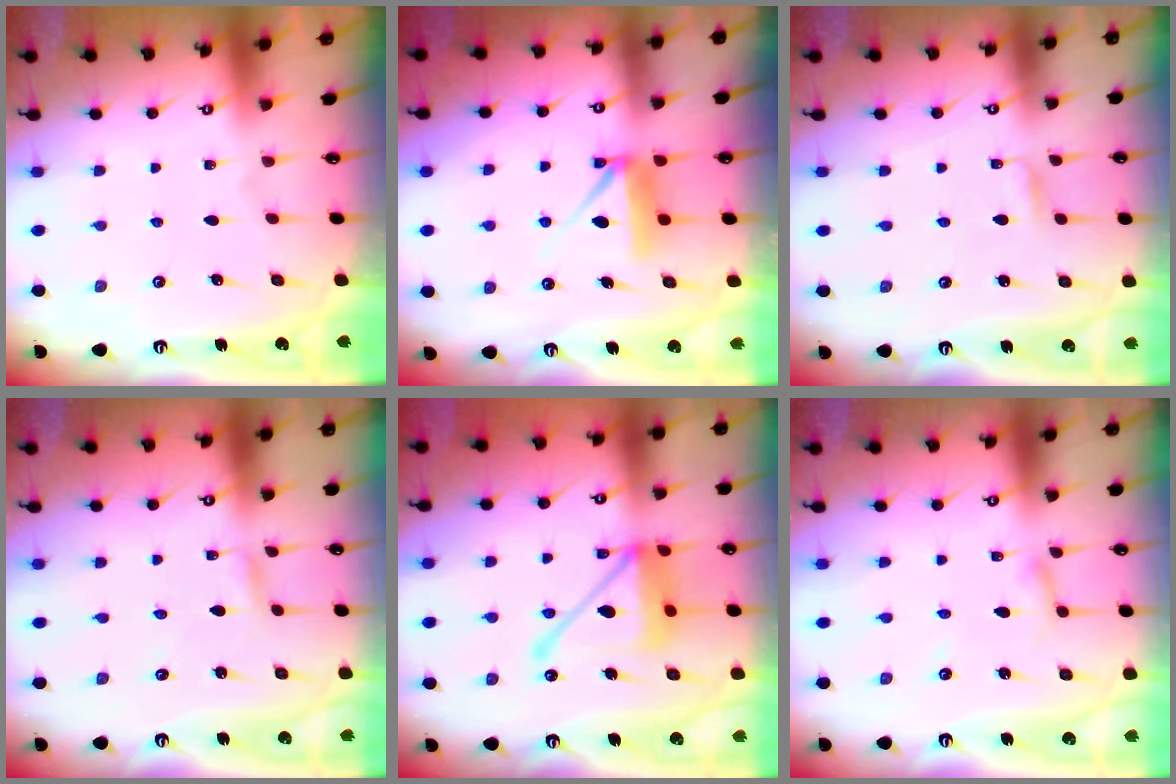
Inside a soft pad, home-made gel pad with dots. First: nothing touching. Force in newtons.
{"total": 7.8, "press": 7.7, "slide": 0.5}
{"total": 1.3, "press": 1.3, "slide": 0.2}
{"total": 2.5, "press": 2.5, "slide": 0.2}
{"total": 15.7, "press": 15.6, "slide": 2.0}
{"total": 2.7, "press": 2.7, "slide": 0.2}